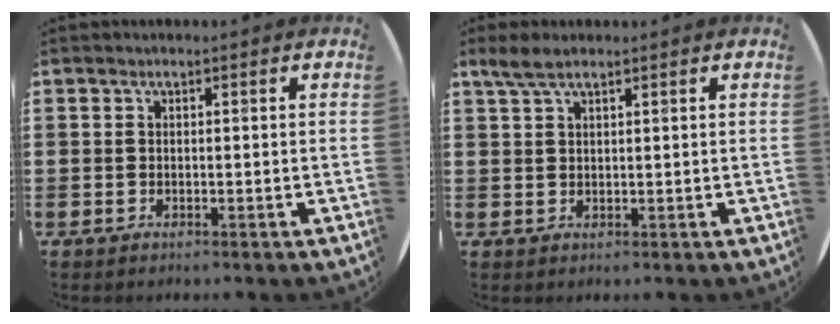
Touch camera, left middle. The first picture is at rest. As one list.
[{"total": 2.6, "force": [2.0, 0.6, 1.6], "torque": [-0.035, 0.004, 0.036]}]